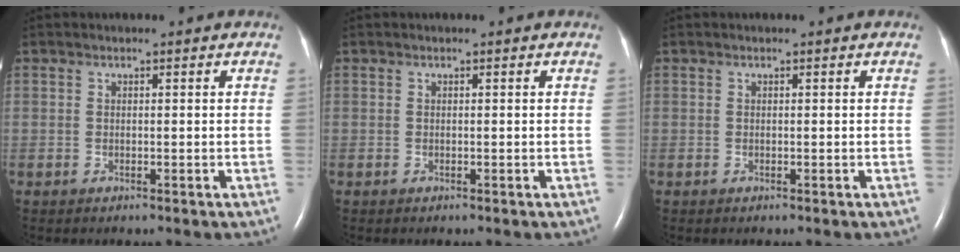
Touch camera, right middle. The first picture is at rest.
{"total": 0.0}
{"total": 0.0}